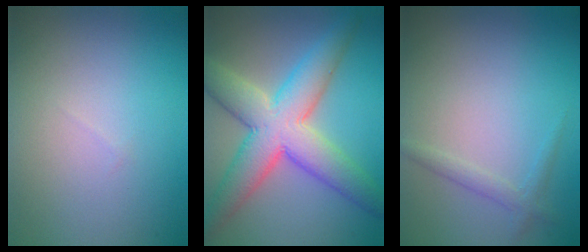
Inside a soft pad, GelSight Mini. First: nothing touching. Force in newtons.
{"total": 8.5, "press": 8.5, "slide": 0.3}
{"total": 1.4, "press": 1.4, "slide": 0.0}